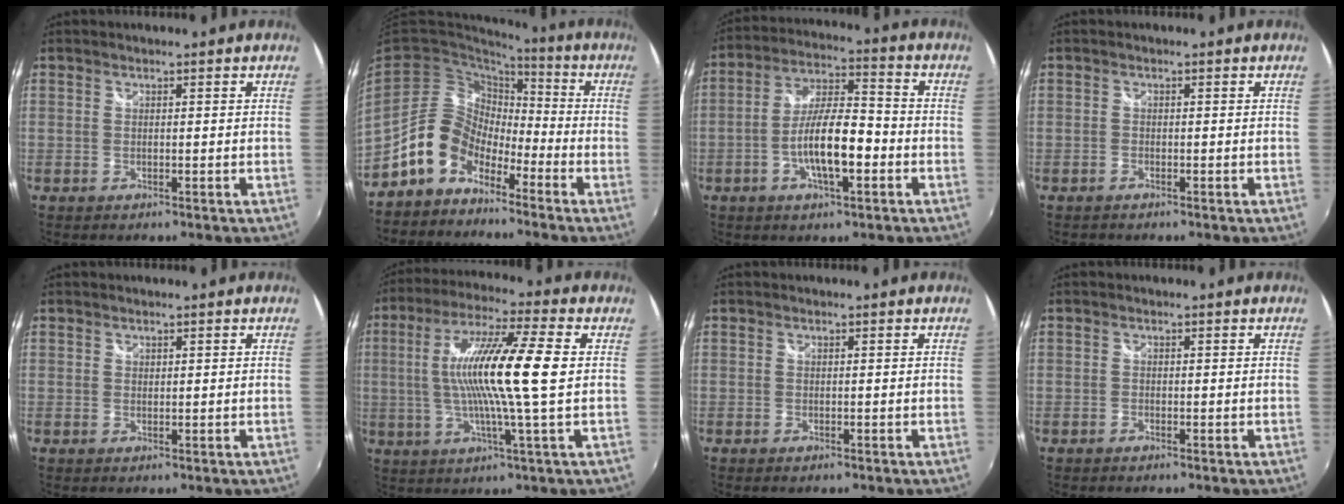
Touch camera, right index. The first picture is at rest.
{"total": 11.5, "force": [-7.3, 7.6, 4.6], "torque": [-0.093, 0.034, -0.139]}
{"total": 11.4, "force": [-3.6, 3.2, 10.3], "torque": [-0.198, 0.005, -0.062]}
{"total": 1.0, "force": [-0.8, 0.5, 0.2], "torque": [-0.006, 0.000, -0.015]}
{"total": 0.5, "force": [0.3, 0.4, 0.0], "torque": [-0.001, 0.001, 0.005]}
{"total": 15.2, "force": [0.6, 0.1, 15.1], "torque": [-0.272, 0.004, 0.004]}
{"total": 0.5, "force": [-0.4, 0.3, 0.2], "torque": [-0.004, -0.004, -0.009]}
{"total": 0.6, "force": [-0.5, 0.3, 0.2], "torque": [-0.004, -0.001, -0.011]}